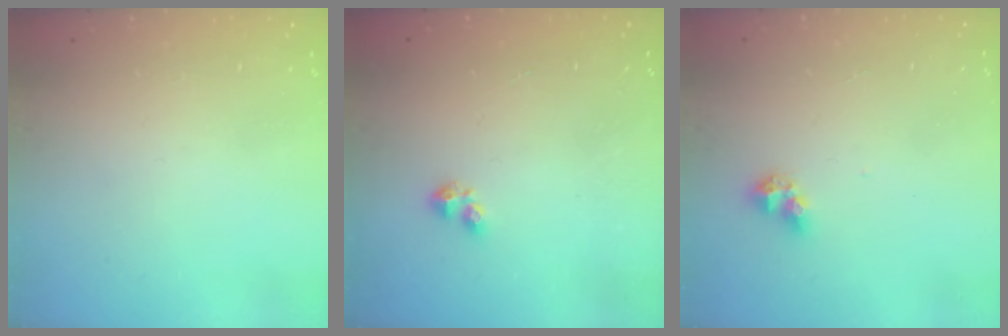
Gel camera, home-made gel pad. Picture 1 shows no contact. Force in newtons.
{"total": 2.2, "press": 2.2, "slide": 0.4}
{"total": 6.7, "press": 6.7, "slide": 0.9}